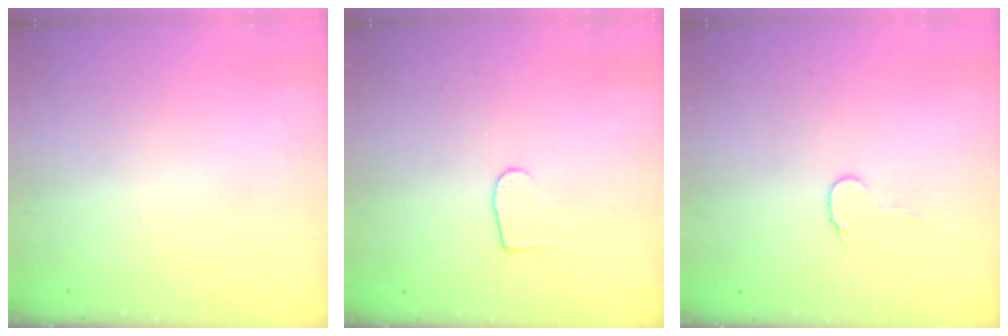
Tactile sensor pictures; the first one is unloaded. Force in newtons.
{"total": 5.8, "press": 5.8, "slide": 0.5}
{"total": 6.1, "press": 6.1, "slide": 0.5}